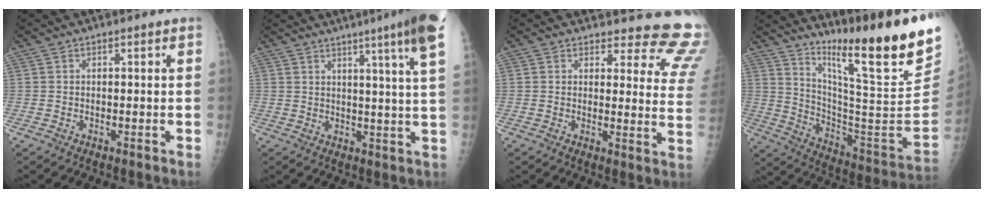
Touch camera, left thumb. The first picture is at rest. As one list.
[{"total": 13.2, "force": [7.8, -0.7, 10.6], "torque": [-0.143, -0.029, 0.083]}, {"total": 15.1, "force": [14.7, 3.4, 1.4], "torque": [0.037, -0.153, 0.125]}, {"total": 26.2, "force": [19.0, 1.4, 18.0], "torque": [-0.260, -0.130, 0.296]}]